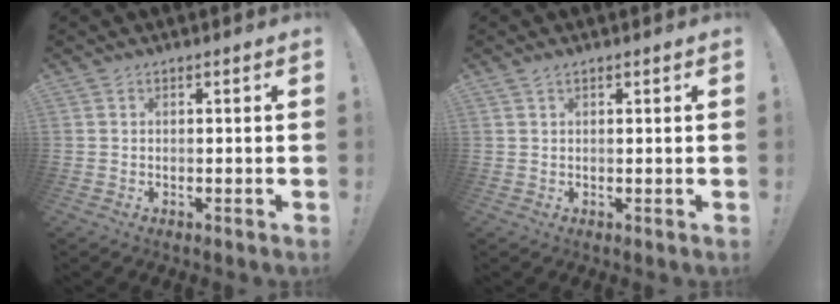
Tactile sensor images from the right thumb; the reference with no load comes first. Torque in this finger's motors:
{"motor_torque": [0.10, -0.03, 0.07, 0.13, 0.01]}